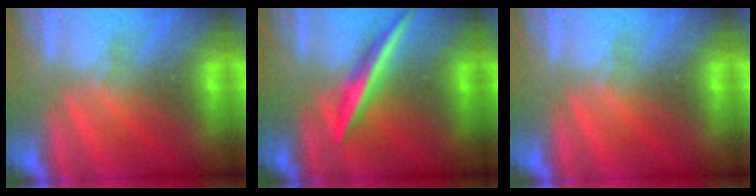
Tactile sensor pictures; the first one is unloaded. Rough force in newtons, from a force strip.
{"total": 1.9}
{"total": 0.0}